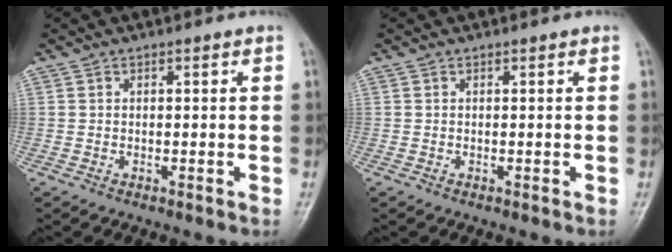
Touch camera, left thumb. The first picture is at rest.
{"total": 0.0}